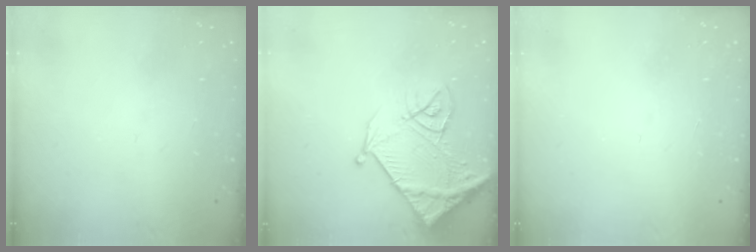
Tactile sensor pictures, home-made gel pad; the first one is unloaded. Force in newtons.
{"total": 13.7, "press": 13.6, "slide": 1.6}
{"total": 1.6, "press": 1.6, "slide": 0.1}